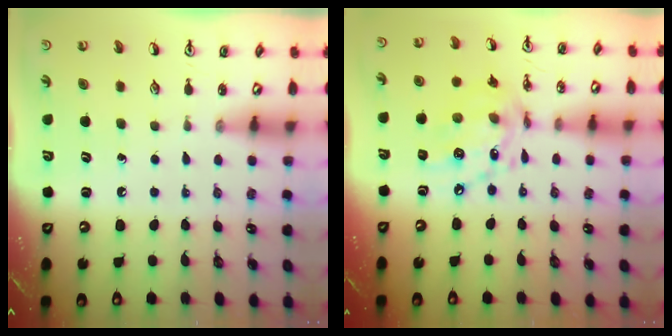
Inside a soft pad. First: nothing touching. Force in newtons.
{"total": 13.7, "press": 13.7, "slide": 0.9}